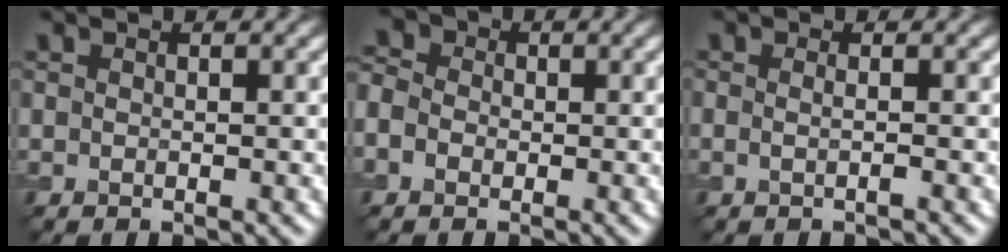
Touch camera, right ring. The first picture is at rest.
{"total": 4.5, "force": [-0.6, 3.6, 2.6], "torque": [-0.062, 0.022, -0.029]}
{"total": 1.1, "force": [-0.1, 0.4, 1.1], "torque": [-0.011, -0.008, -0.012]}